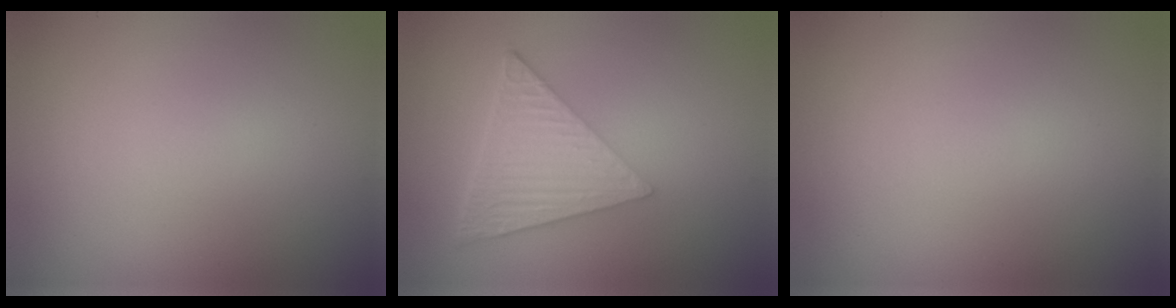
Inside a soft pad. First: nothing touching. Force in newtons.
{"total": 6.4, "press": 4.5, "slide": 4.5}
{"total": 0.0}